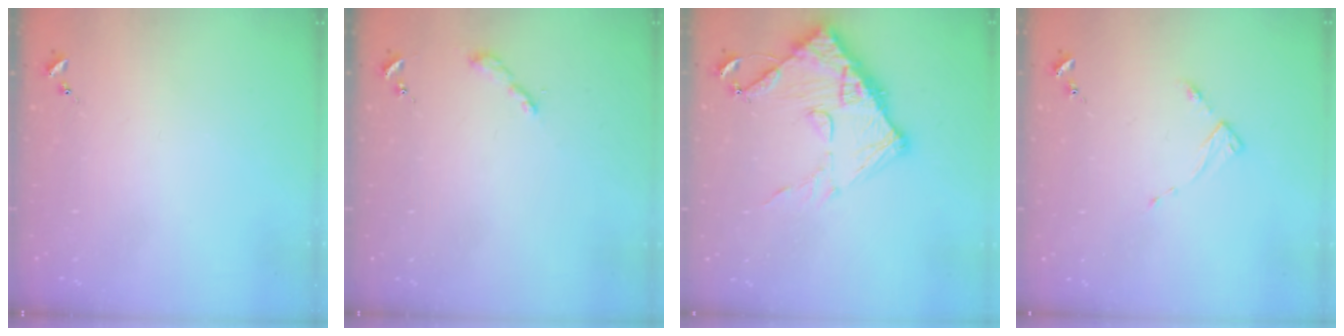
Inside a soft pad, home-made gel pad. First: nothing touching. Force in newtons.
{"total": 2.2, "press": 2.2, "slide": 0.2}
{"total": 14.5, "press": 14.5, "slide": 1.4}
{"total": 3.7, "press": 3.6, "slide": 0.4}